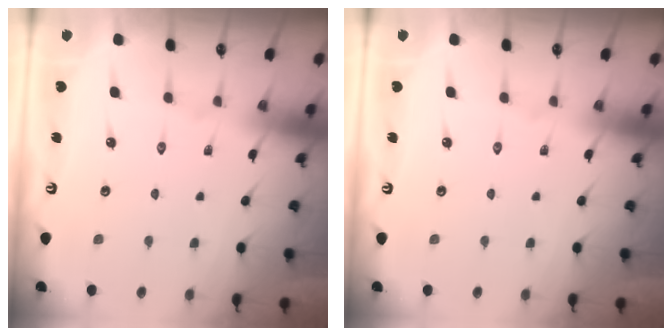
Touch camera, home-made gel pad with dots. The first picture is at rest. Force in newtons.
{"total": 0.0}